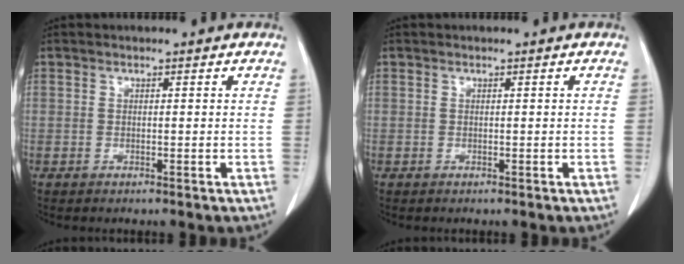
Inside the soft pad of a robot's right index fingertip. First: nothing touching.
{"total": 0.0}